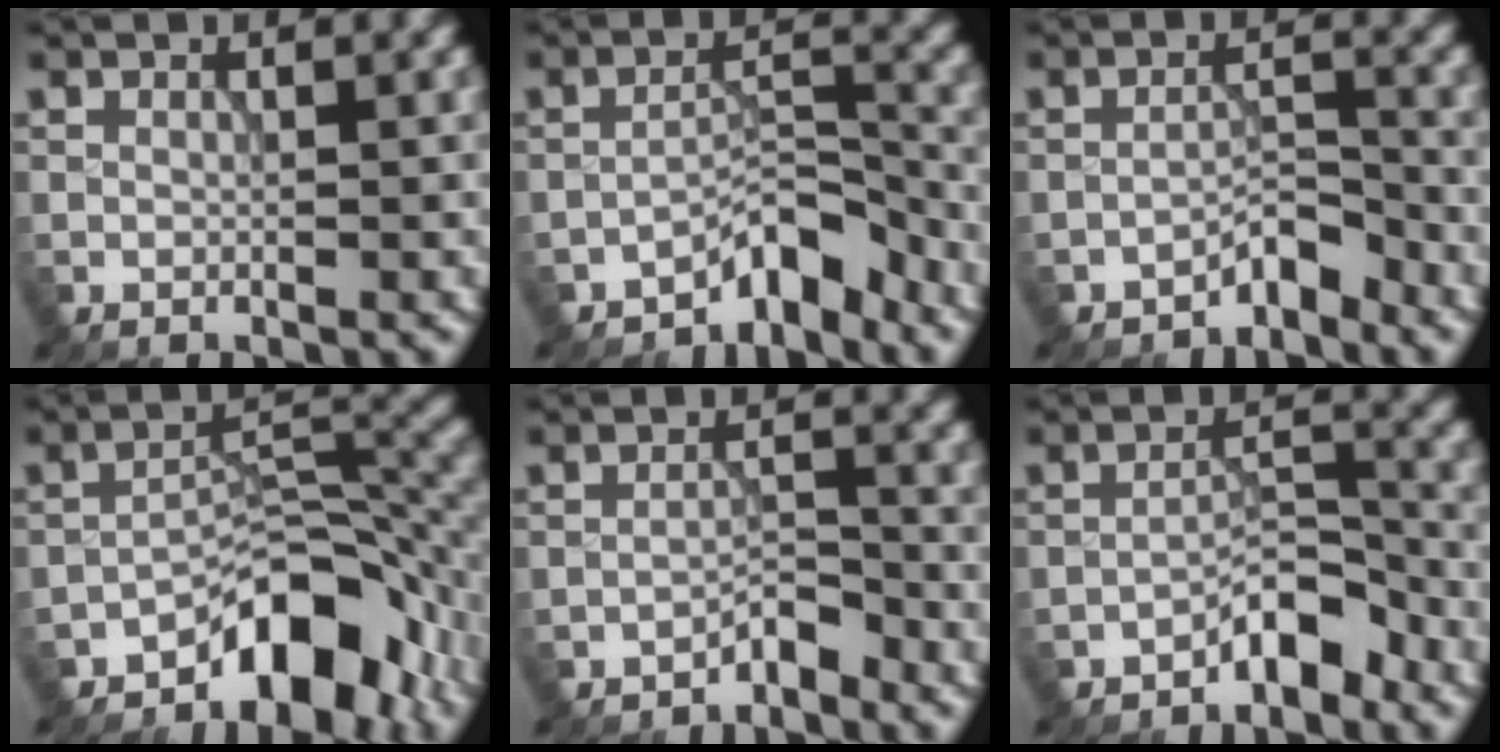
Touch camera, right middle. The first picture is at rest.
{"total": 3.8, "force": [-3.3, 0.9, 1.6], "torque": [-0.017, 0.018, -0.062]}
{"total": 2.3, "force": [-2.1, 0.5, 0.9], "torque": [-0.012, 0.015, -0.037]}
{"total": 7.3, "force": [-4.8, 3.3, 4.4], "torque": [-0.047, 0.013, -0.084]}
{"total": 1.8, "force": [-1.6, 0.4, 0.7], "torque": [-0.011, 0.010, -0.031]}
{"total": 3.1, "force": [-2.4, 0.9, 1.7], "torque": [-0.022, 0.019, -0.043]}